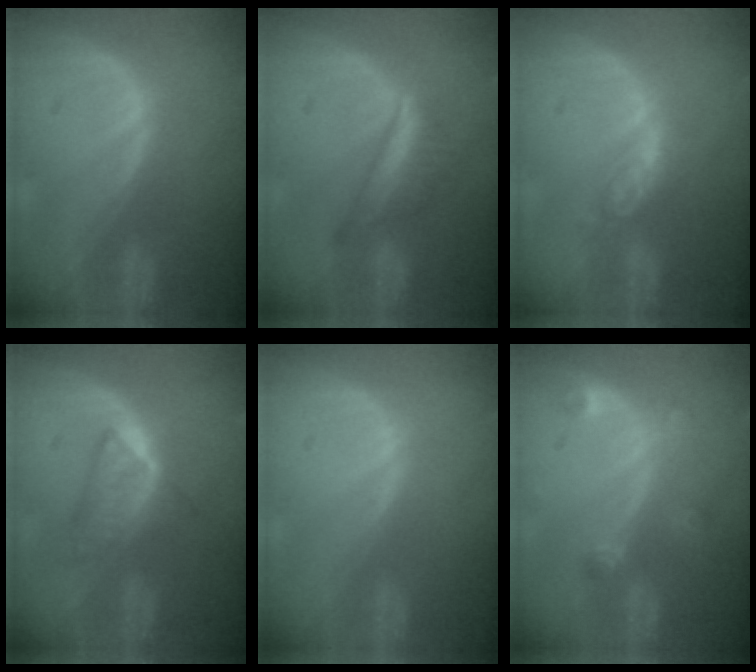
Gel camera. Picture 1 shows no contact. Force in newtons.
{"total": 5.9, "press": 5.7, "slide": 1.6}
{"total": 4.8, "press": 4.2, "slide": 2.2}
{"total": 5.9, "press": 5.1, "slide": 3.0}
{"total": 0.0}
{"total": 2.7, "press": 2.7, "slide": 0.3}